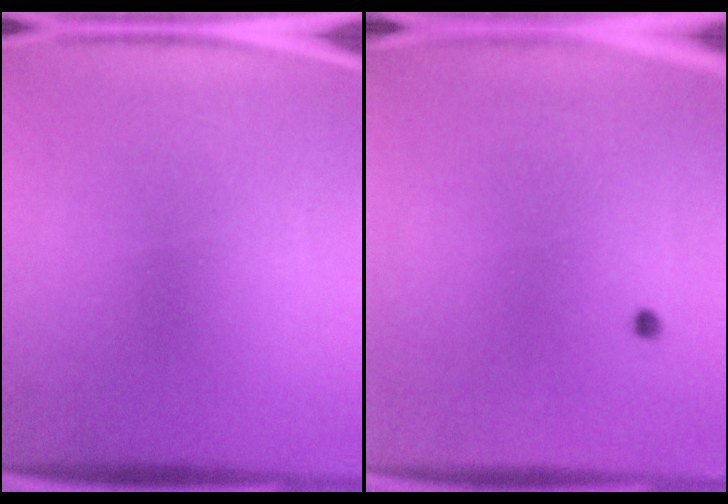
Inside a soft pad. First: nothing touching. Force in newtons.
{"total": 0.5}